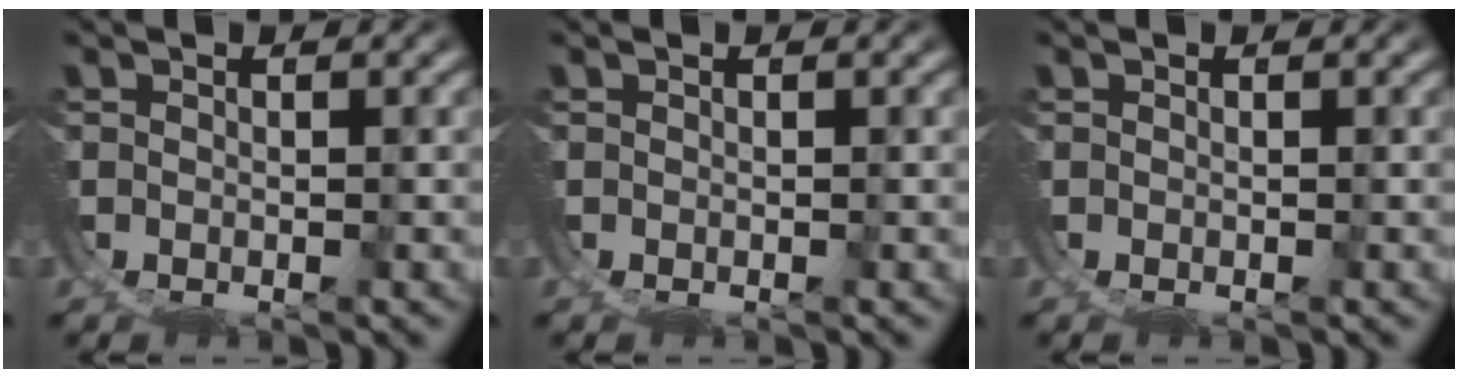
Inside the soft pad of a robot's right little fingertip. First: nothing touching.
{"total": 0.0}
{"total": 0.0}